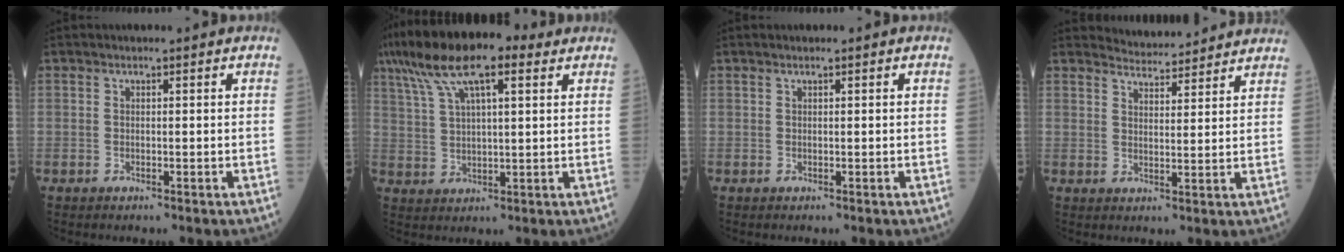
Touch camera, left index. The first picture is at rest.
{"total": 14.1, "force": [8.5, 3.8, 10.6], "torque": [-0.204, 0.046, 0.151]}
{"total": 0.0}
{"total": 6.7, "force": [6.6, 1.0, 0.1], "torque": [-0.006, 0.016, 0.086]}